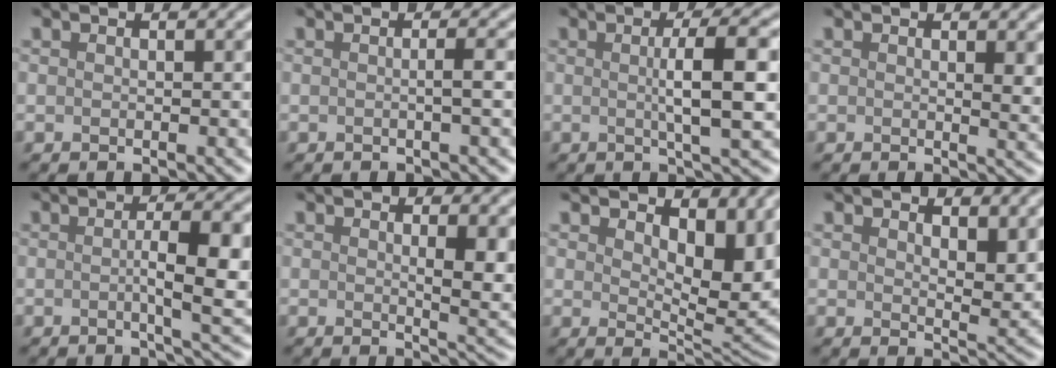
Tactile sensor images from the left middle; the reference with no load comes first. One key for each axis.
{"total": 1.6, "fx": -0.1, "fy": 0.4, "fz": 1.5, "tx": -0.017, "ty": 0.003, "tz": -0.007}
{"total": 6.0, "fx": 0.4, "fy": 1.2, "fz": 5.8, "tx": -0.087, "ty": 0.008, "tz": 0.003}
{"total": 2.1, "fx": 0.6, "fy": 0.5, "fz": 1.9, "tx": -0.020, "ty": -0.005, "tz": 0.011}
{"total": 6.4, "fx": -0.2, "fy": 1.4, "fz": 6.2, "tx": -0.088, "ty": 0.000, "tz": -0.003}
{"total": 4.1, "fx": 1.0, "fy": 1.1, "fz": 3.8, "tx": -0.048, "ty": -0.006, "tz": 0.019}
{"total": 6.2, "fx": 3.1, "fy": 2.9, "fz": 4.5, "tx": -0.070, "ty": -0.012, "tz": 0.046}
{"total": 4.0, "fx": 2.5, "fy": 1.6, "fz": 2.8, "tx": -0.040, "ty": -0.006, "tz": 0.042}